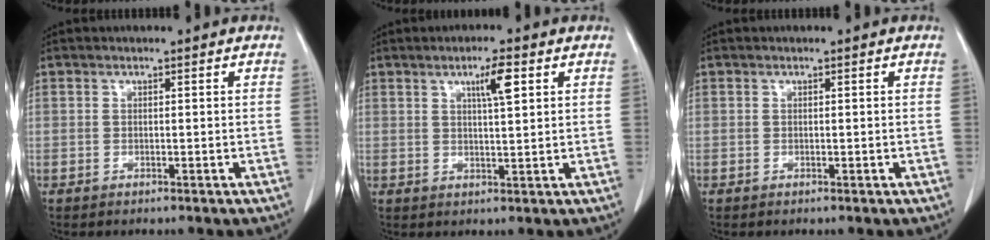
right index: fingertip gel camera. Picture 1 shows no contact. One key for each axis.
{"total": 4.5, "fx": 2.1, "fy": 0.5, "fz": 4.0, "tx": -0.064, "ty": 0.000, "tz": 0.034}
{"total": 0.0}